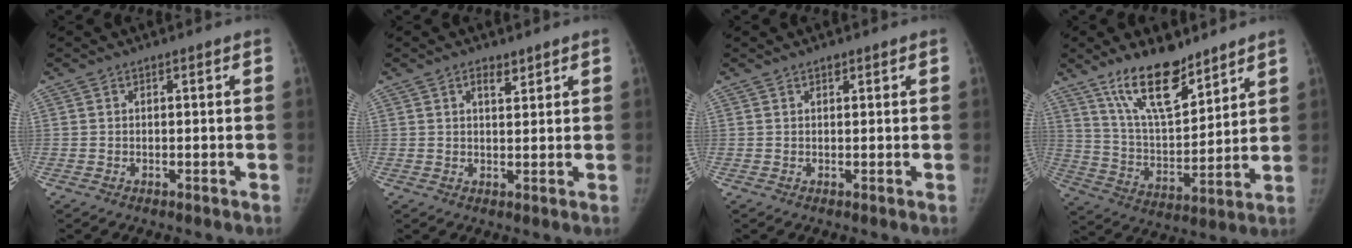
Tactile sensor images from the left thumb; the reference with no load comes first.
{"total": 2.6, "force": [1.8, 1.2, 1.5], "torque": [-0.017, -0.011, 0.030]}
{"total": 0.7, "force": [0.5, 0.4, 0.3], "torque": [0.002, -0.002, 0.006]}
{"total": 15.6, "force": [11.2, 5.6, 9.2], "torque": [-0.124, -0.070, 0.210]}